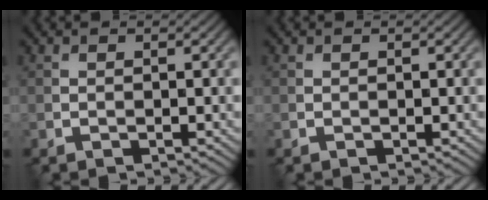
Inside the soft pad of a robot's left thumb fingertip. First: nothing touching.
{"total": 0.0}